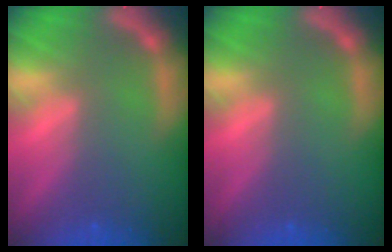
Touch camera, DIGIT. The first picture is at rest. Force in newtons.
{"total": 0.0}